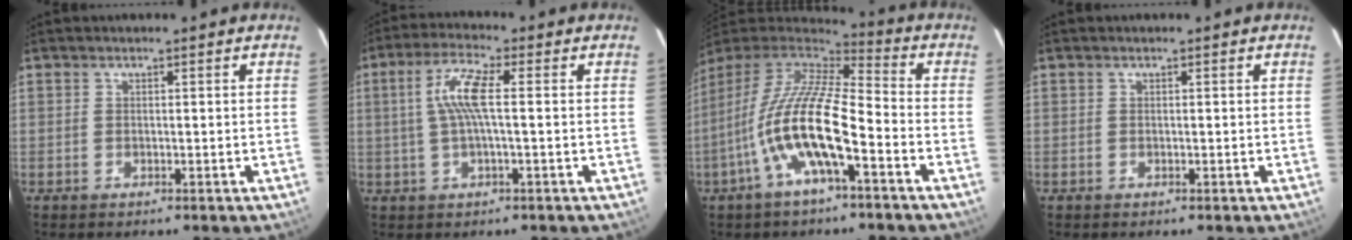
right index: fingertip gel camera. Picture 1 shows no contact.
{"total": 7.2, "force": [0.5, 0.9, 7.1], "torque": [-0.141, 0.008, 0.011]}
{"total": 16.0, "force": [-5.9, 3.8, 14.4], "torque": [-0.270, -0.013, -0.120]}
{"total": 0.0}